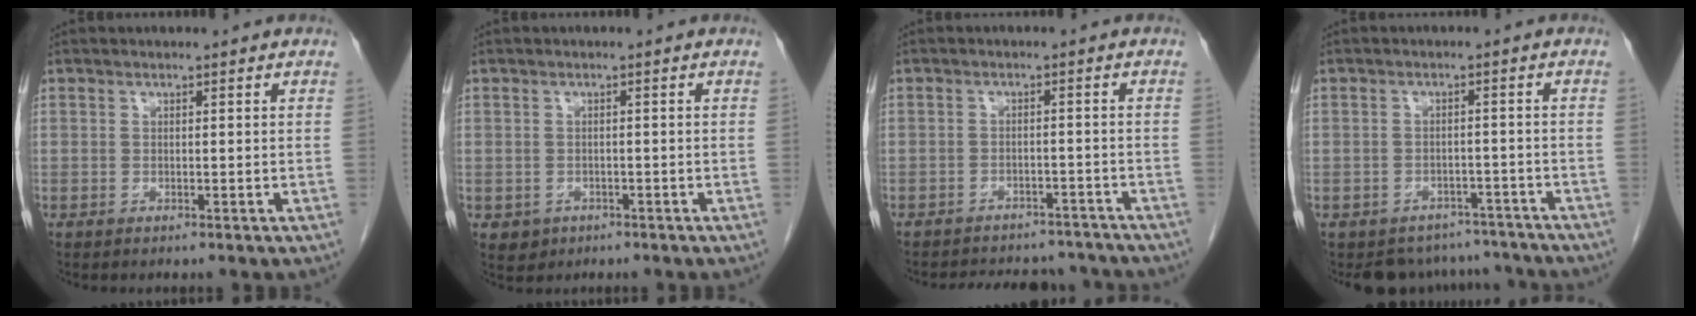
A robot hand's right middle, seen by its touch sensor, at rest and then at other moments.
{"total": 2.2, "force": [-1.0, 1.9, 0.4], "torque": [-0.007, 0.004, -0.008]}
{"total": 14.2, "force": [-12.9, 4.6, 3.7], "torque": [-0.073, 0.011, -0.153]}
{"total": 8.2, "force": [-7.5, 3.4, -0.1], "torque": [0.013, 0.021, -0.087]}